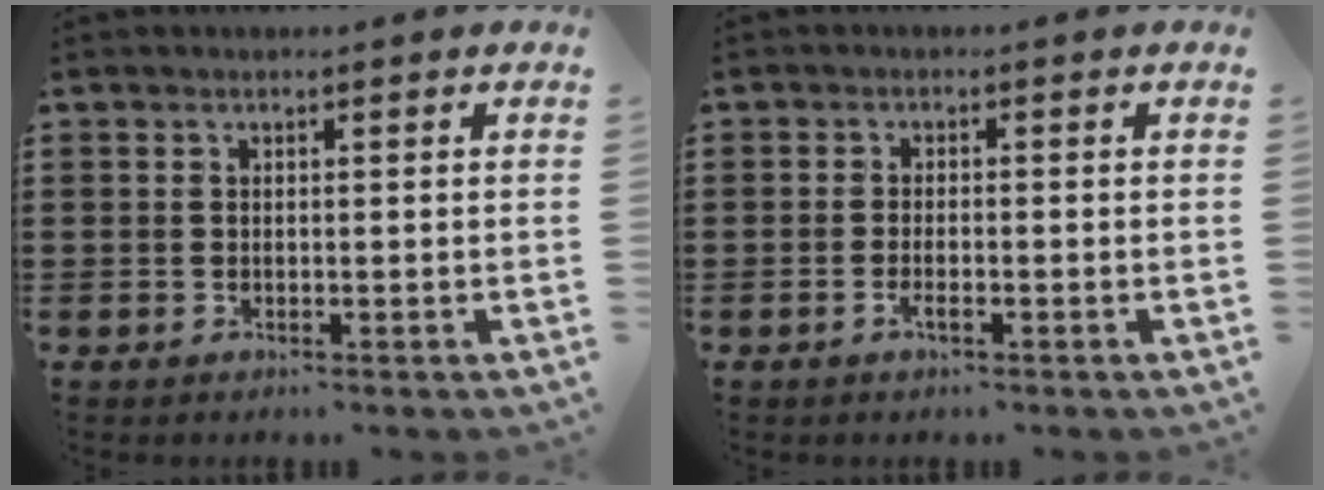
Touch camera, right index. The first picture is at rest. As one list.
[{"total": 1.5, "force": [-0.8, 0.3, 1.2], "torque": [-0.029, -0.005, -0.017]}]